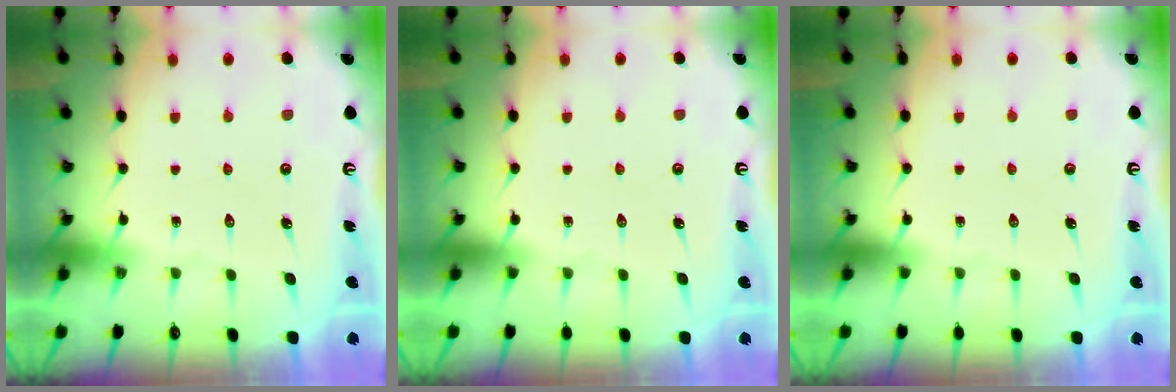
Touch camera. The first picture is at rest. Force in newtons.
{"total": 0.0}
{"total": 0.0}